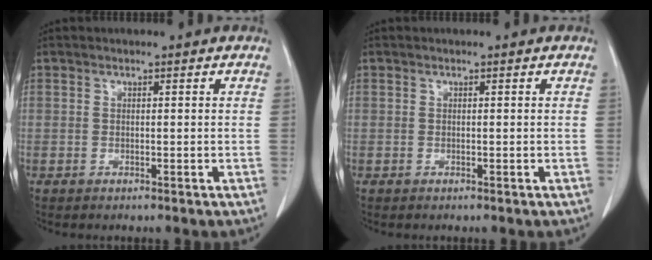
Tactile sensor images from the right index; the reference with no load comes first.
{"total": 0.0}